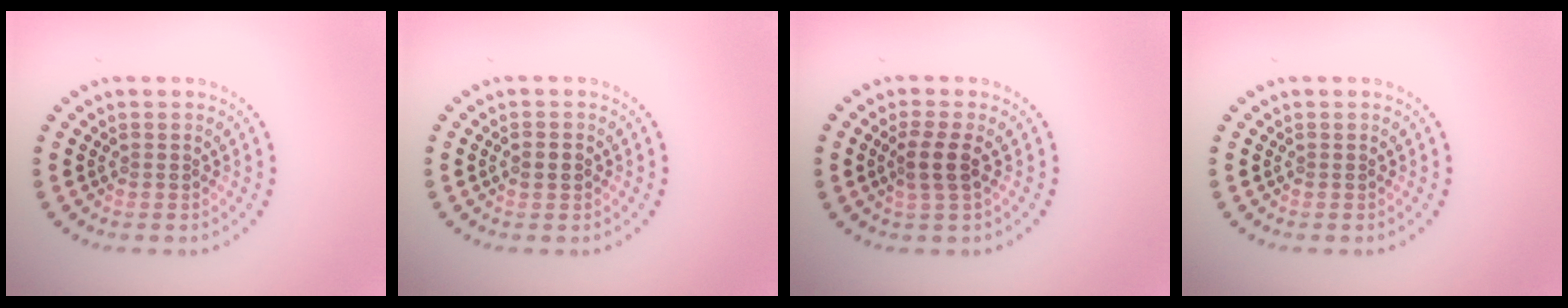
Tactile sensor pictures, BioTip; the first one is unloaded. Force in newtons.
{"total": 1.1, "press": 1.1, "slide": 0.1}
{"total": 2.1, "press": 1.8, "slide": 1.1}
{"total": 0.0}